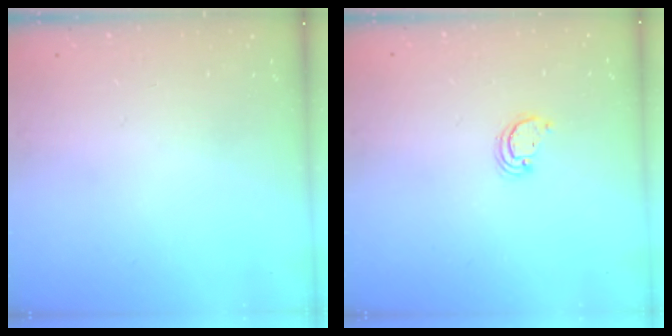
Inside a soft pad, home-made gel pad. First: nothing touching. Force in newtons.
{"total": 2.4, "press": 2.4, "slide": 0.2}